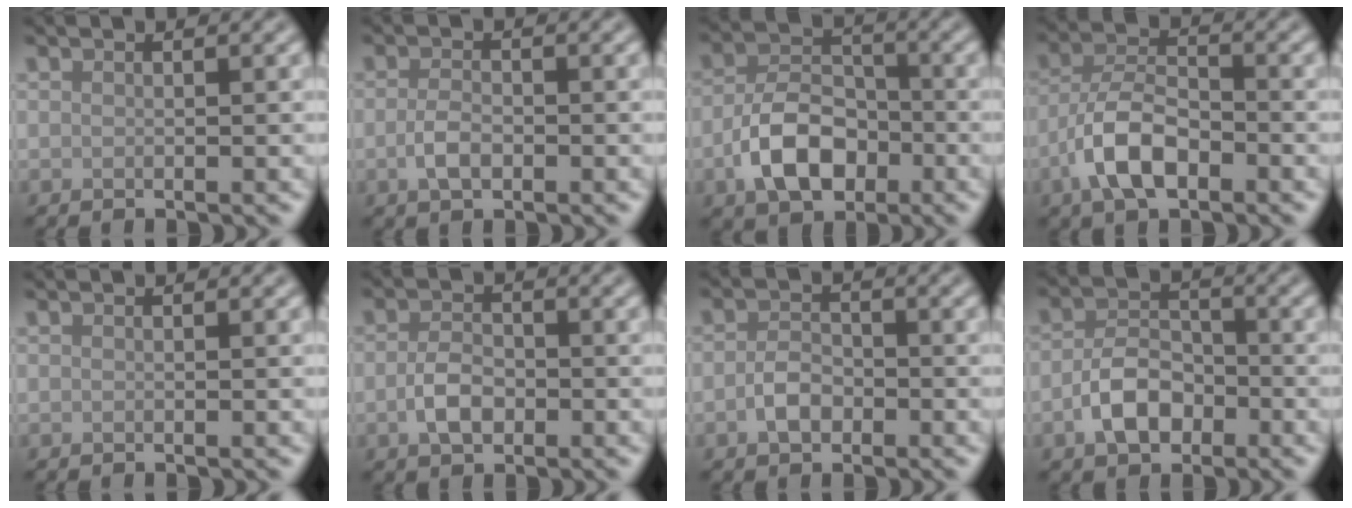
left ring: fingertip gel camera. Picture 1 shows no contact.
{"total": 2.2, "force": [-0.7, 1.2, 1.7], "torque": [-0.035, 0.000, -0.015]}
{"total": 6.3, "force": [-2.5, 4.0, 4.2], "torque": [-0.077, 0.002, -0.050]}
{"total": 5.6, "force": [-2.7, 2.7, 4.2], "torque": [-0.079, 0.008, -0.060]}
{"total": 0.0}
{"total": 2.9, "force": [-0.8, 1.9, 2.1], "torque": [-0.044, 0.001, -0.019]}
{"total": 2.4, "force": [-0.9, 1.6, 1.5], "torque": [-0.031, 0.004, -0.022]}
{"total": 4.4, "force": [-1.9, 2.8, 2.8], "torque": [-0.051, 0.006, -0.040]}